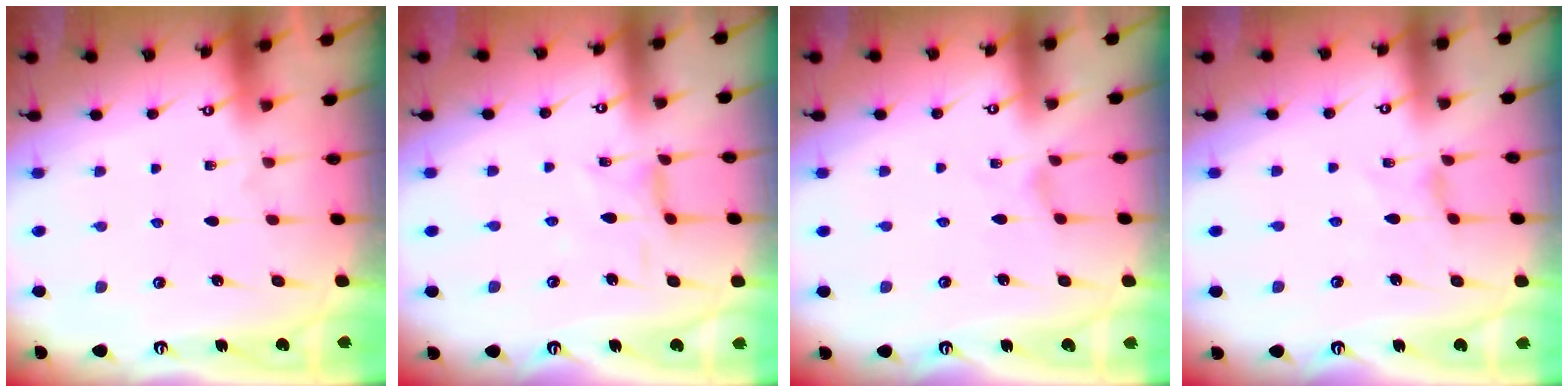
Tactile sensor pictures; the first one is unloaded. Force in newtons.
{"total": 1.7, "press": 1.7, "slide": 0.4}
{"total": 0.0}
{"total": 0.0}